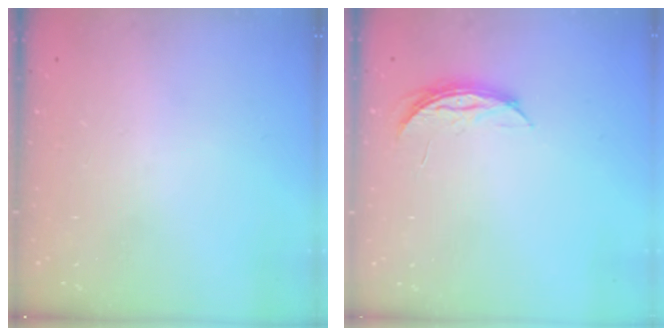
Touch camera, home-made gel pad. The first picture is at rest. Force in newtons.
{"total": 4.2, "press": 4.2, "slide": 0.5}